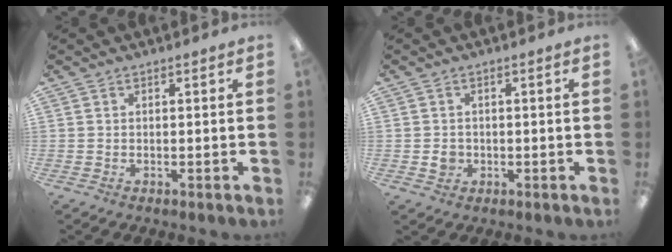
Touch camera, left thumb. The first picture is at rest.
{"total": 2.6, "force": [-0.2, 2.4, 1.0], "torque": [-0.009, 0.001, -0.005]}